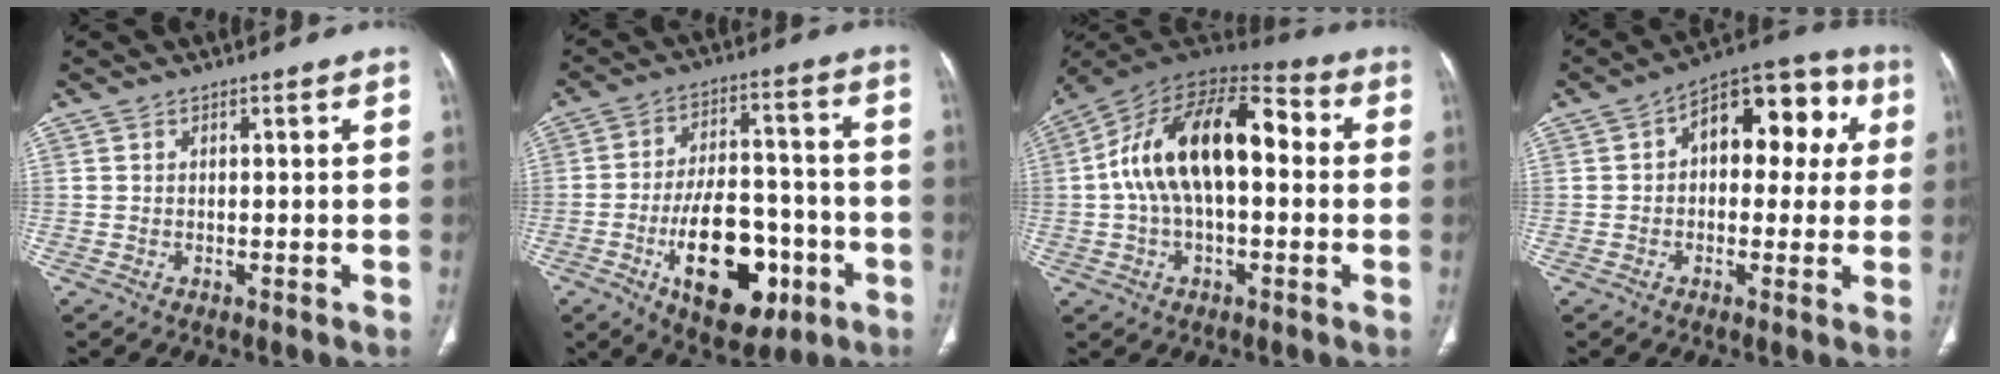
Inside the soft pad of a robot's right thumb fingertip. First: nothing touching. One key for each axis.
{"total": 18.5, "fx": -7.0, "fy": 9.9, "fz": 14.0, "tx": -0.186, "ty": 0.035, "tz": -0.099}
{"total": 20.2, "fx": 1.5, "fy": 10.8, "fz": 17.0, "tx": -0.288, "ty": 0.047, "tz": 0.015}
{"total": 14.9, "fx": 3.1, "fy": 8.9, "fz": 11.6, "tx": -0.106, "ty": 0.038, "tz": 0.036}